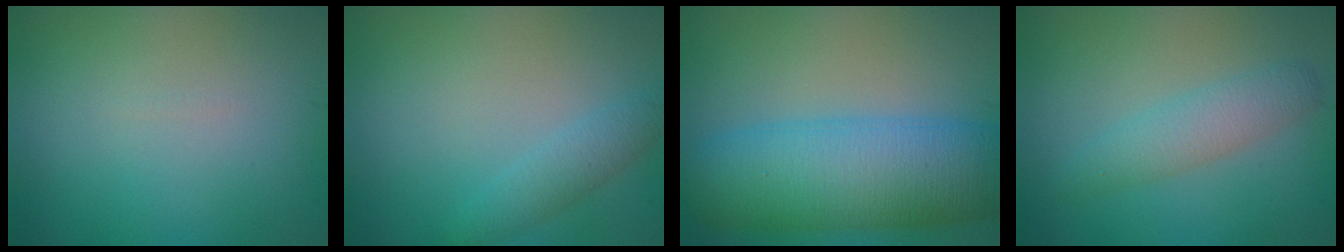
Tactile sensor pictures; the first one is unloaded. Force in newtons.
{"total": 1.9, "press": 1.9, "slide": 0.1}
{"total": 10.9, "press": 10.9, "slide": 0.2}
{"total": 2.8, "press": 2.8, "slide": 0.1}